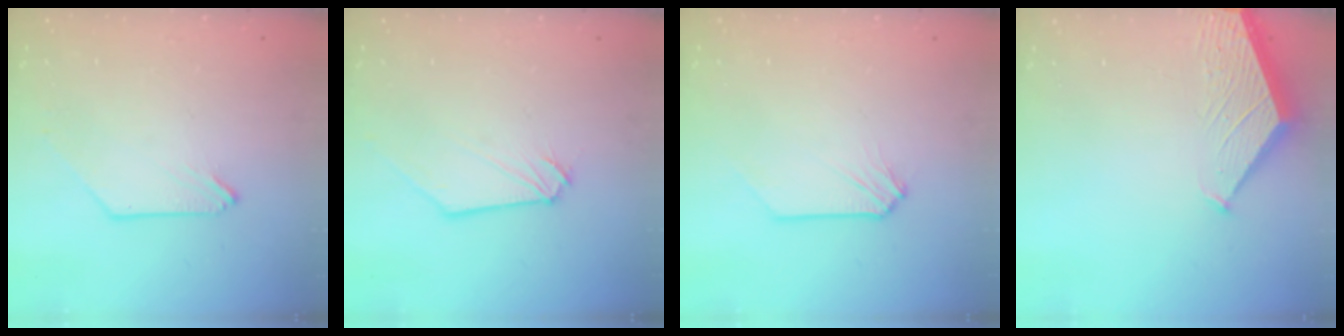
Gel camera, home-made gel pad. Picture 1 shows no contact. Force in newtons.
{"total": 0.9, "press": 0.9, "slide": 0.2}
{"total": 0.0}
{"total": 1.8, "press": 1.8, "slide": 0.2}